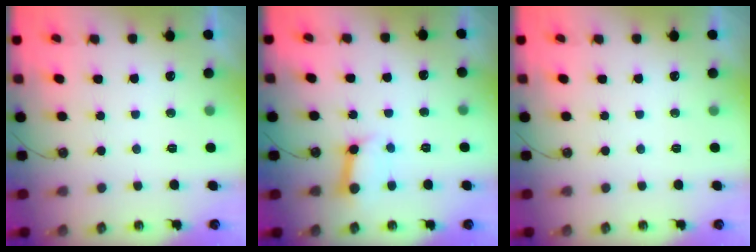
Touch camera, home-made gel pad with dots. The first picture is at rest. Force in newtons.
{"total": 7.3, "press": 7.3, "slide": 1.0}
{"total": 0.0}